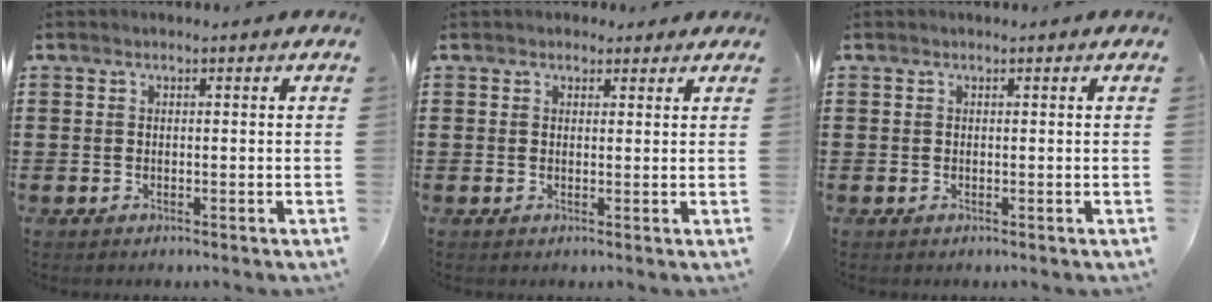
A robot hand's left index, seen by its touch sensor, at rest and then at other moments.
{"total": 1.8, "force": [1.4, 1.0, 0.2], "torque": [-0.001, 0.005, 0.025]}
{"total": 0.0}